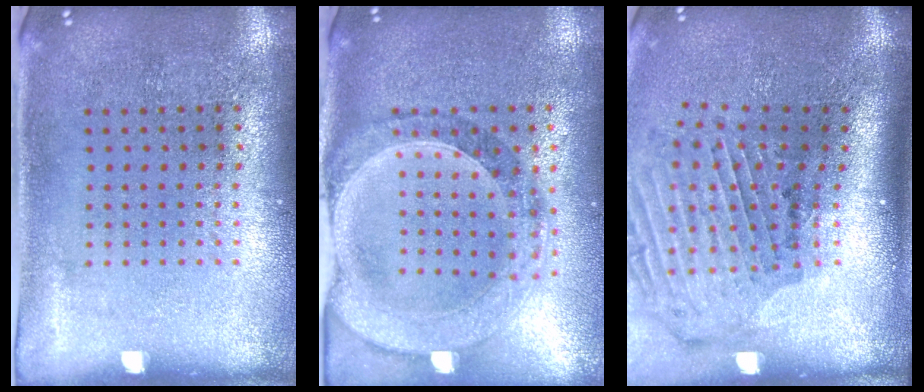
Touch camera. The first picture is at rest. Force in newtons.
{"total": 1.4, "press": 1.4, "slide": 0.3}
{"total": 2.0, "press": 1.7, "slide": 1.1}